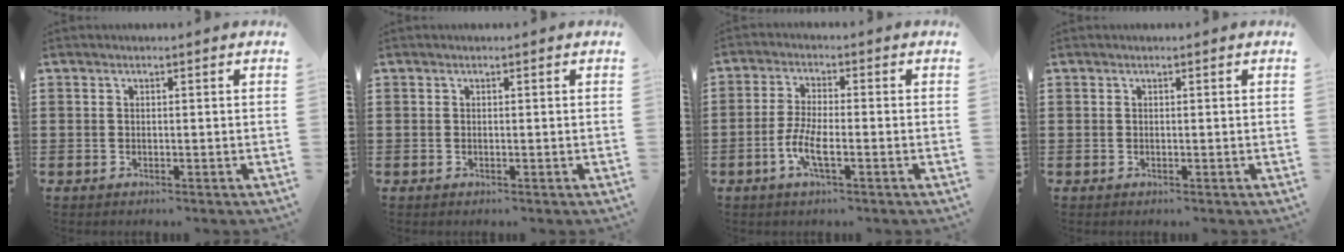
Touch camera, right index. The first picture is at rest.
{"total": 0.0}
{"total": 5.1, "force": [-2.1, 1.3, 4.5], "torque": [-0.102, -0.007, -0.045]}
{"total": 0.0}